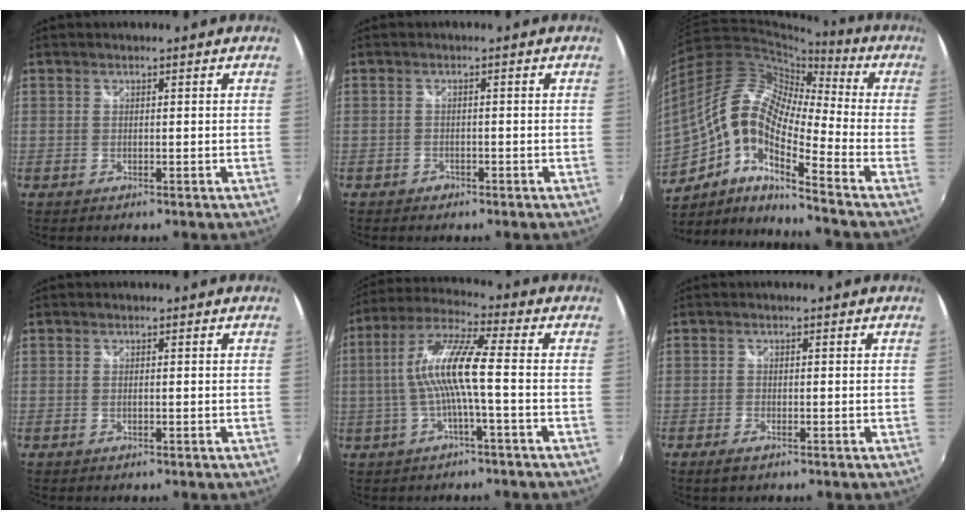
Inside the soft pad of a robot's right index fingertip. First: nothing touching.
{"total": 1.6, "force": [-1.1, 1.1, 0.3], "torque": [-0.009, 0.000, -0.015]}
{"total": 16.5, "force": [-4.2, 5.8, 14.9], "torque": [-0.256, -0.003, -0.101]}
{"total": 0.0}
{"total": 10.8, "force": [-1.1, 0.5, 10.7], "torque": [-0.208, 0.010, -0.018]}
{"total": 1.9, "force": [-1.3, 0.7, 1.2], "torque": [-0.024, -0.005, -0.023]}